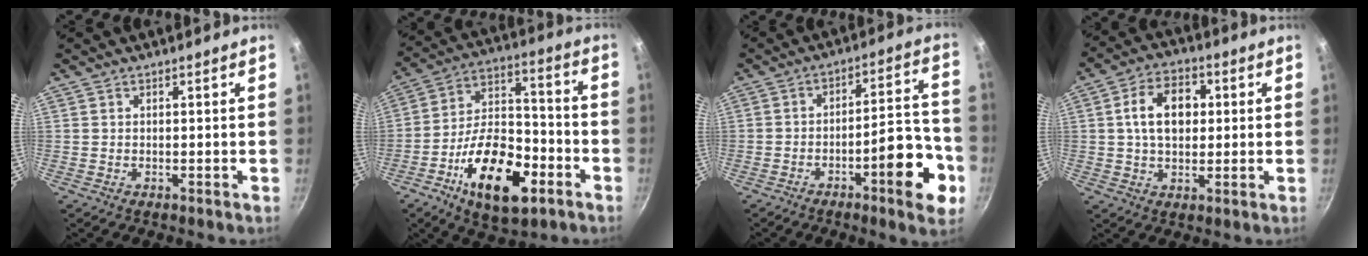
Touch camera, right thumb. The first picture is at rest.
{"total": 20.3, "force": [-8.8, 10.1, 15.2], "torque": [-0.227, 0.050, -0.151]}
{"total": 14.3, "force": [-6.3, 3.9, 12.2], "torque": [-0.141, 0.048, -0.092]}
{"total": 10.4, "force": [1.6, 7.1, 7.4], "torque": [-0.103, 0.012, 0.019]}